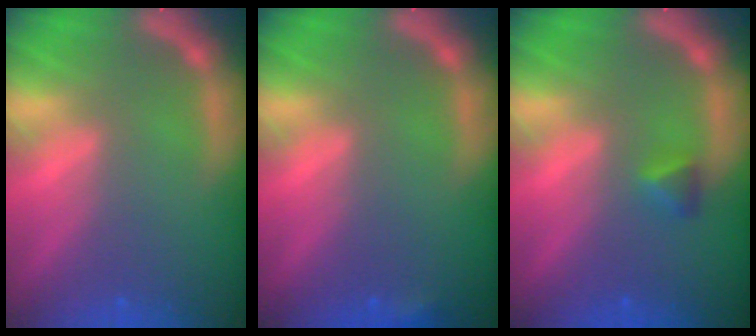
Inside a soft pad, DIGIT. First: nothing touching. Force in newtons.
{"total": 0.9}
{"total": 1.4}